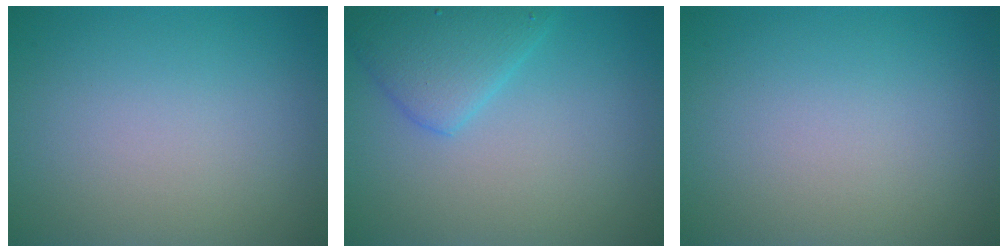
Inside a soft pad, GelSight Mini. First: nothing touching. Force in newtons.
{"total": 3.6, "press": 3.6, "slide": 0.1}
{"total": 0.0}